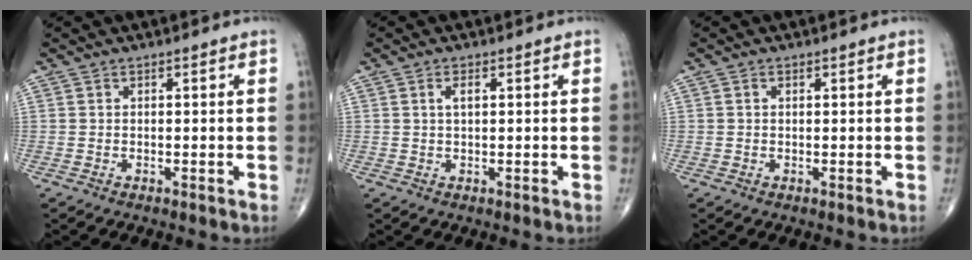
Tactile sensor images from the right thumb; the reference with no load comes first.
{"total": 2.1, "force": [0.6, 0.9, 1.8], "torque": [-0.034, 0.003, 0.013]}
{"total": 0.5, "force": [0.2, 0.3, 0.3], "torque": [-0.009, 0.000, 0.004]}